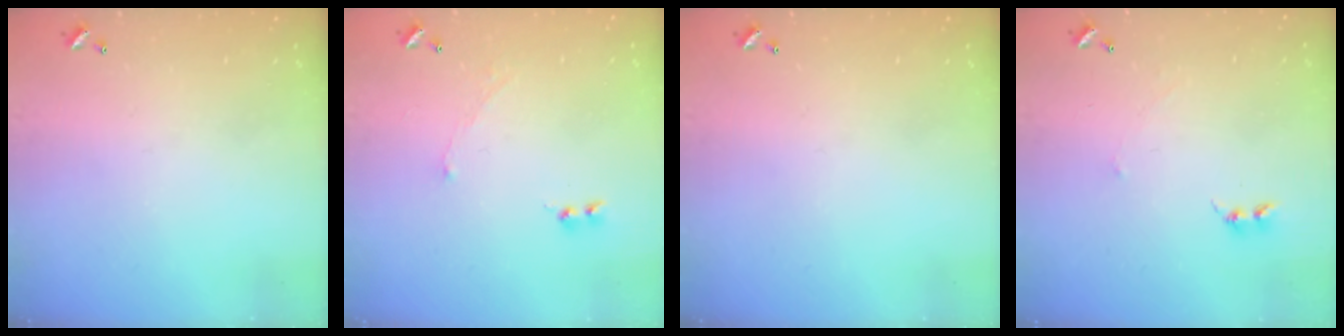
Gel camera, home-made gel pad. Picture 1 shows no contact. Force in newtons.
{"total": 2.1, "press": 2.0, "slide": 0.7}
{"total": 0.0}
{"total": 2.3, "press": 2.3, "slide": 0.3}